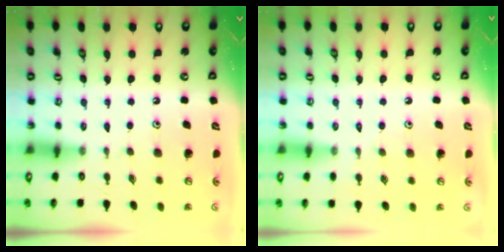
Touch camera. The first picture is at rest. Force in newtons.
{"total": 3.0, "press": 2.9, "slide": 0.5}